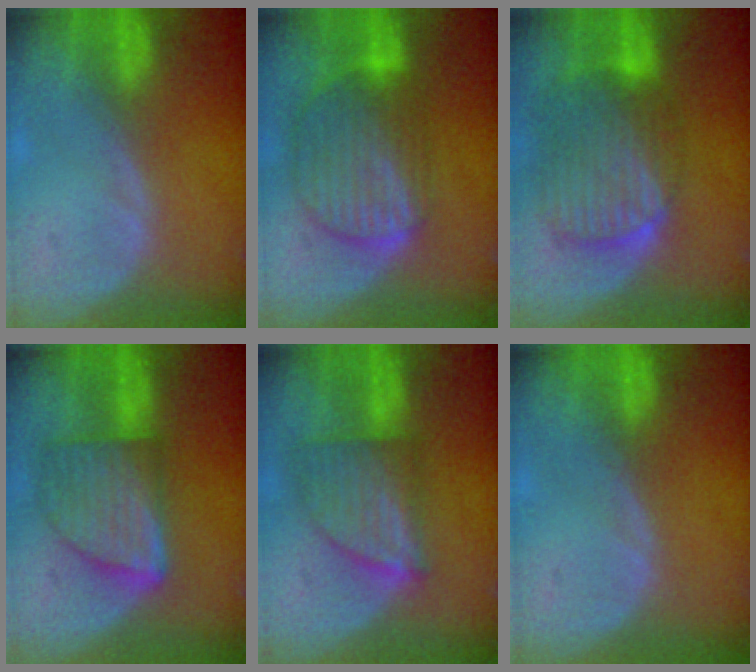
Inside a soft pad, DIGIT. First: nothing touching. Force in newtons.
{"total": 9.7, "press": 8.2, "slide": 5.2}
{"total": 10.5, "press": 8.8, "slide": 5.6}
{"total": 8.1, "press": 8.1, "slide": 0.3}
{"total": 7.3, "press": 6.8, "slide": 2.7}
{"total": 0.0}